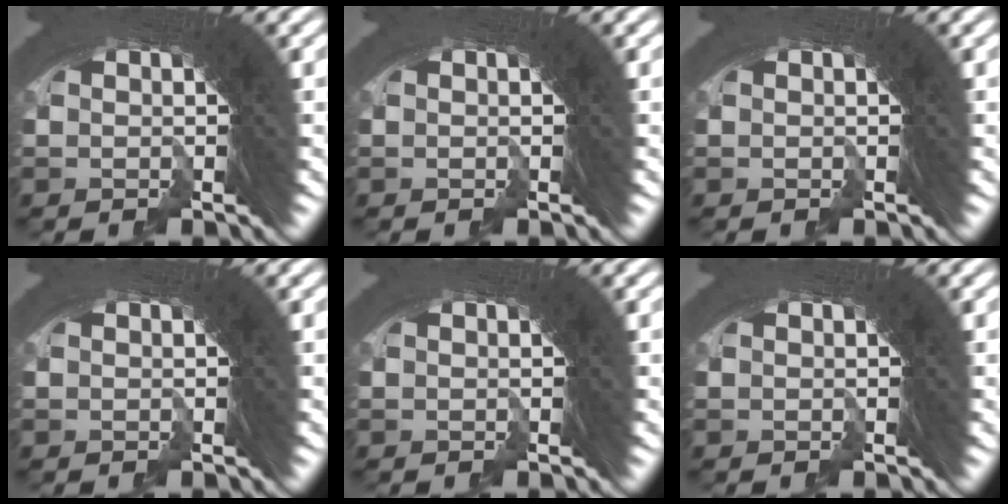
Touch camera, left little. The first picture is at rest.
{"total": 0.0}
{"total": 0.0}
{"total": 0.0}
{"total": 0.0}
{"total": 0.0}